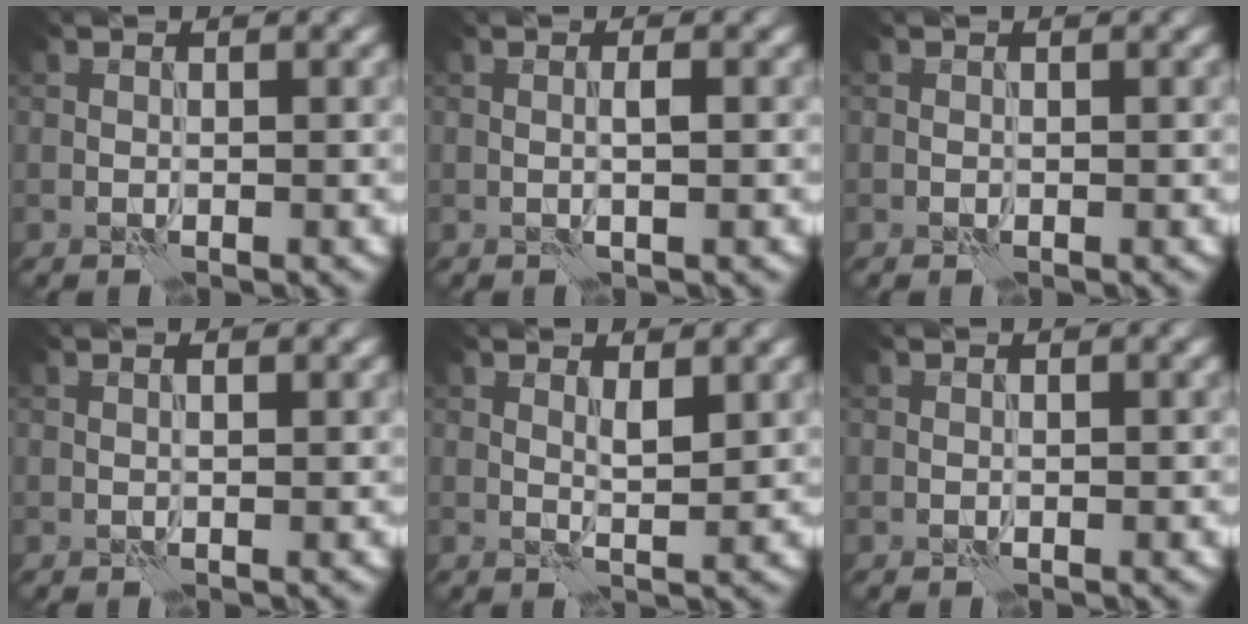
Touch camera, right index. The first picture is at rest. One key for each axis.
{"total": 1.0, "fx": -0.2, "fy": -0.2, "fz": 1.0, "tx": -0.020, "ty": 0.000, "tz": -0.001}
{"total": 0.0}
{"total": 0.8, "fx": 0.2, "fy": 0.0, "fz": 0.7, "tx": -0.010, "ty": -0.004, "tz": 0.006}
{"total": 1.5, "fx": 0.8, "fy": 0.2, "fz": 1.2, "tx": -0.024, "ty": -0.006, "tz": 0.015}
{"total": 0.0}